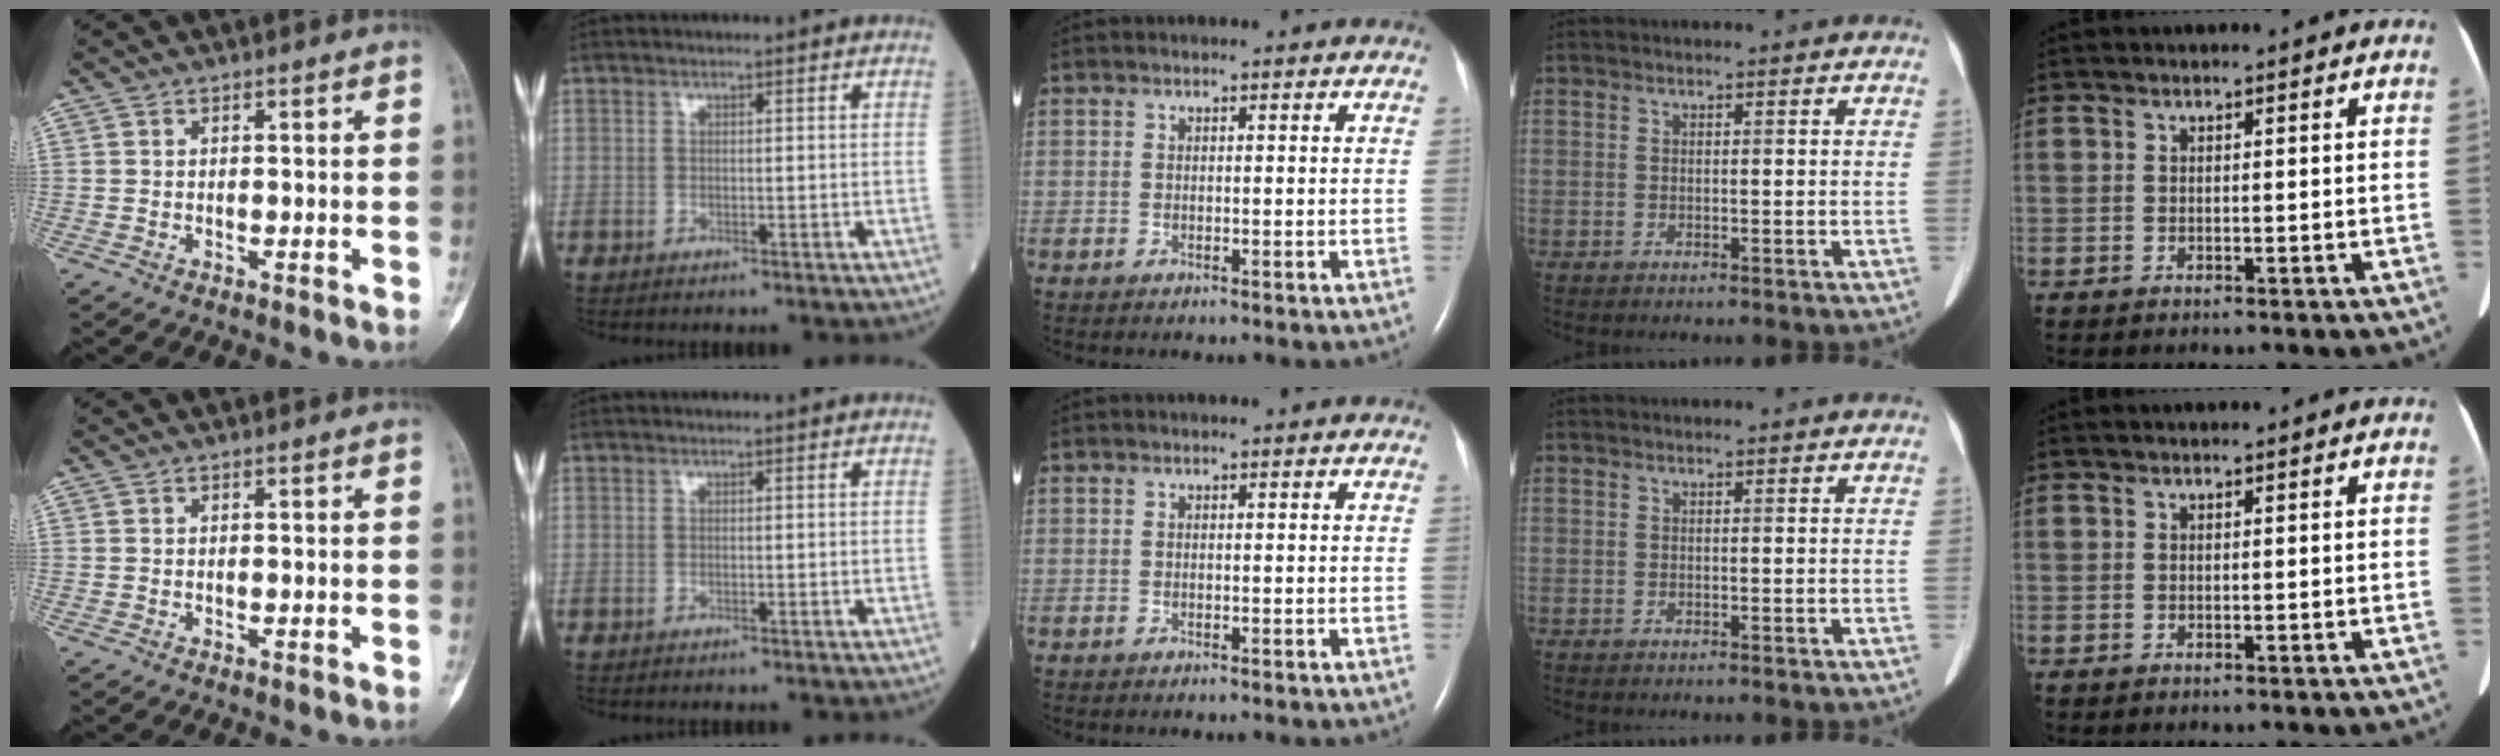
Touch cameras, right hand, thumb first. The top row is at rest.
{}